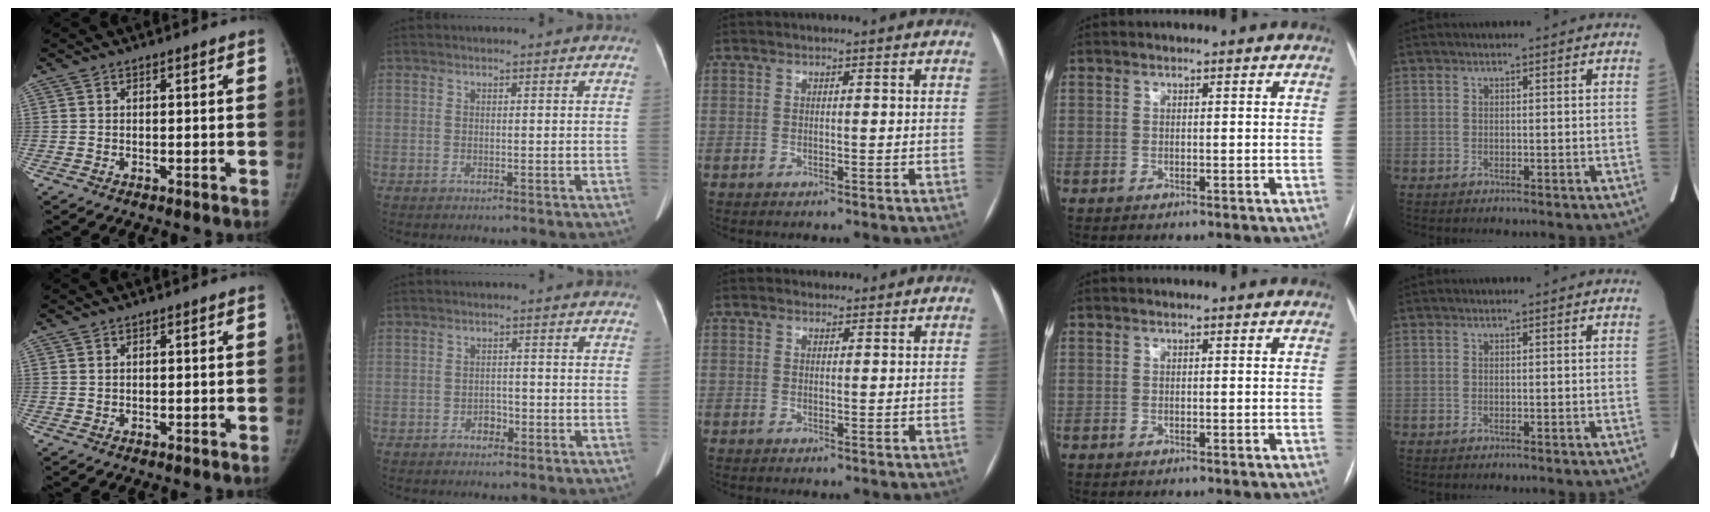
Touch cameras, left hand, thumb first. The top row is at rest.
{"thumb": {"total": 0.6, "force": [0.3, 0.4, 0.3], "torque": [-0.002, -0.002, 0.006]}, "index": {"total": 1.7, "force": [-1.2, 1.0, 0.6], "torque": [-0.005, -0.002, -0.019]}, "middle": {"total": 1.5, "force": [1.3, 0.7, -0.2], "torque": [0.002, 0.006, 0.018]}}